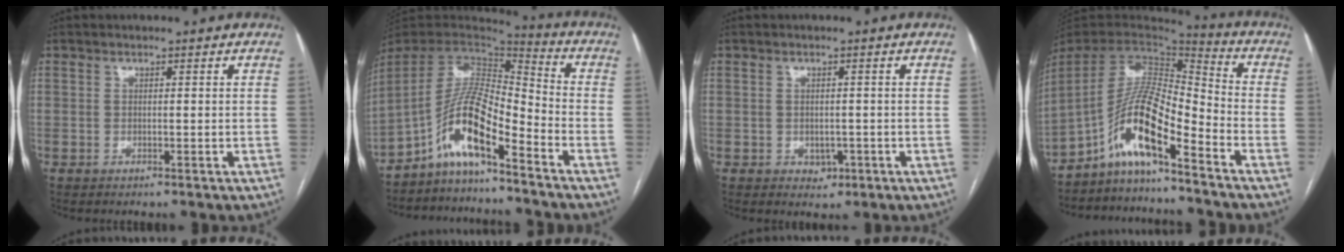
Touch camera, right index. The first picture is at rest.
{"total": 11.0, "force": [-6.8, 1.8, 8.5], "torque": [-0.160, 0.022, -0.126]}
{"total": 2.2, "force": [-0.8, 1.7, 1.2], "torque": [-0.011, 0.003, -0.003]}
{"total": 11.8, "force": [-7.5, 1.5, 9.0], "torque": [-0.165, 0.021, -0.138]}